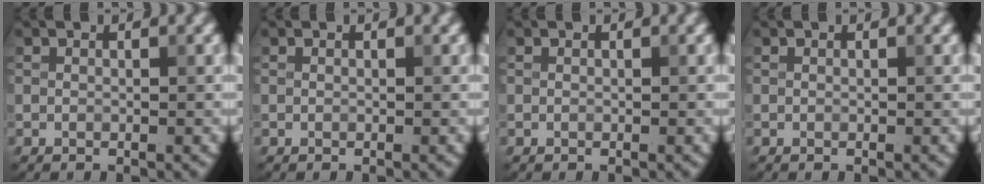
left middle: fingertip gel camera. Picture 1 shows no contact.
{"total": 0.0}
{"total": 0.0}
{"total": 0.0}